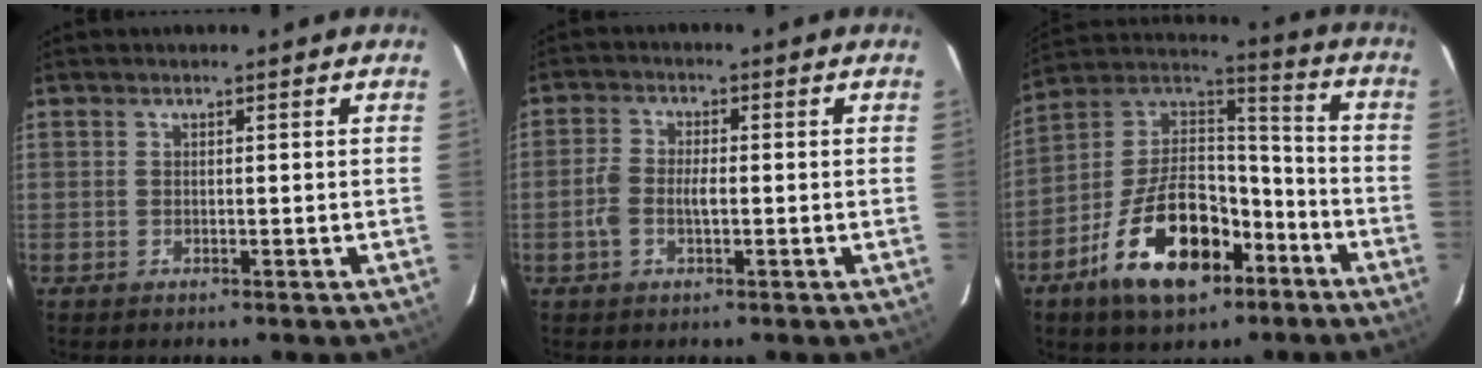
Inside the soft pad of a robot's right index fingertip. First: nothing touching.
{"total": 4.4, "force": [-1.2, 2.4, 3.5], "torque": [-0.077, 0.005, -0.021]}
{"total": 20.7, "force": [-10.1, 11.1, 14.2], "torque": [-0.277, 0.024, -0.164]}